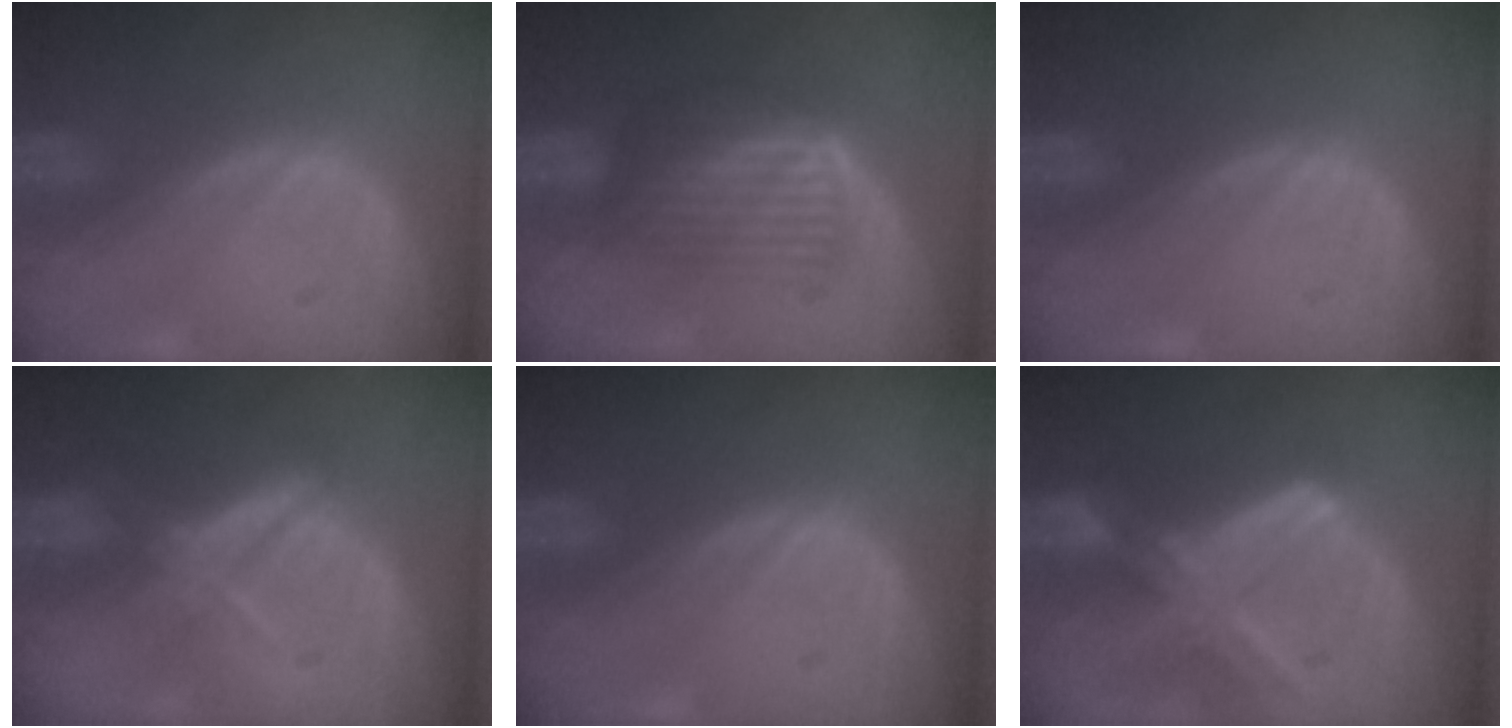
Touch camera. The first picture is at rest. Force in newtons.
{"total": 7.2, "press": 6.0, "slide": 4.0}
{"total": 0.0}
{"total": 5.4, "press": 4.9, "slide": 2.2}
{"total": 0.0}
{"total": 8.2, "press": 7.3, "slide": 3.9}